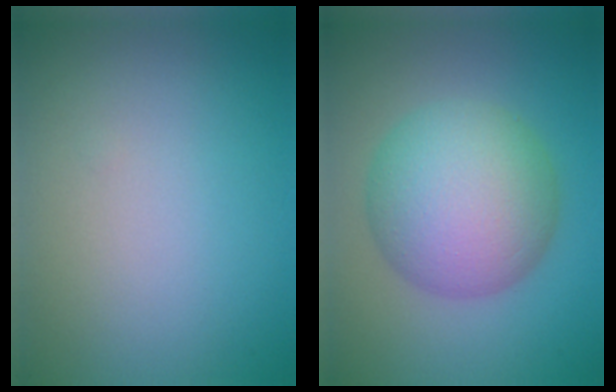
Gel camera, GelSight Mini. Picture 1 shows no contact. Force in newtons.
{"total": 9.2, "press": 9.2, "slide": 0.4}